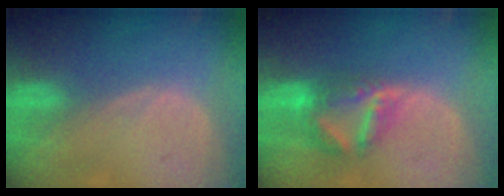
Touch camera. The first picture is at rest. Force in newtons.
{"total": 6.6, "press": 6.4, "slide": 1.5}